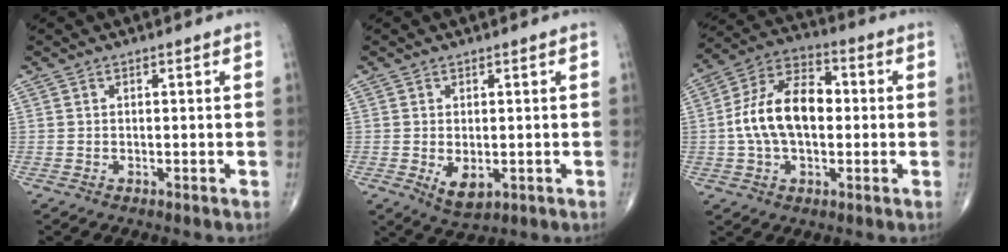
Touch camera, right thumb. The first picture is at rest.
{"total": 4.2, "force": [-0.7, 2.3, 3.5], "torque": [-0.049, -0.010, 0.001]}
{"total": 14.7, "force": [0.1, 8.7, 11.8], "torque": [-0.207, 0.033, -0.008]}